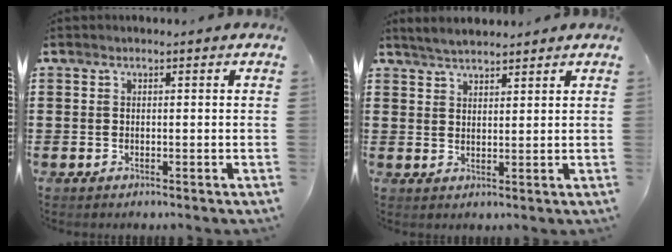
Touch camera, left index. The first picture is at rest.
{"total": 2.8, "force": [2.8, 0.3, 0.4], "torque": [-0.016, 0.000, 0.053]}